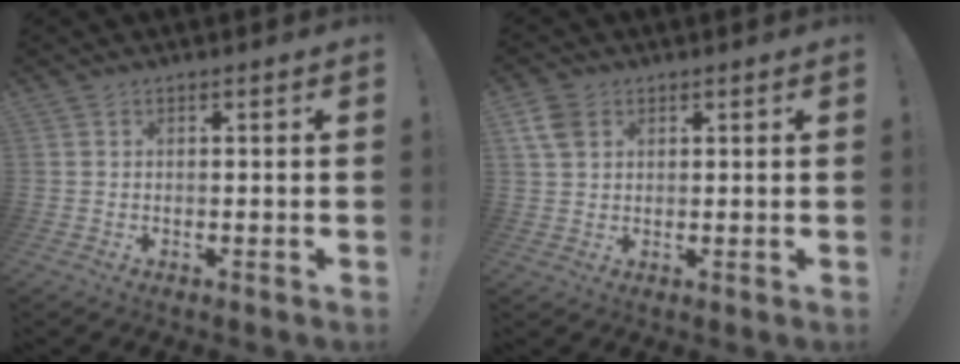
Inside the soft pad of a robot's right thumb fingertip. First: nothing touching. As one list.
[{"total": 5.9, "force": [2.6, 4.2, 3.3], "torque": [-0.071, 0.001, 0.053]}]